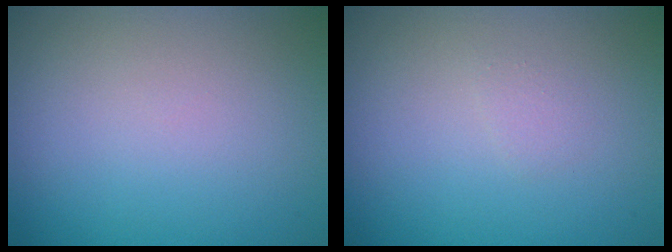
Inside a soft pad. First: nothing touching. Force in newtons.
{"total": 0.6, "press": 0.6, "slide": 0.0}